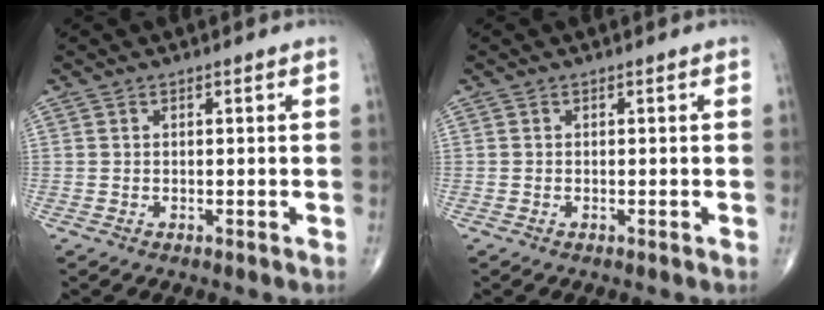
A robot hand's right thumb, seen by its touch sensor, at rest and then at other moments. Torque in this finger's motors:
{"motor_torque": [-0.02, -0.02, 0.00, 0.00, 0.00]}